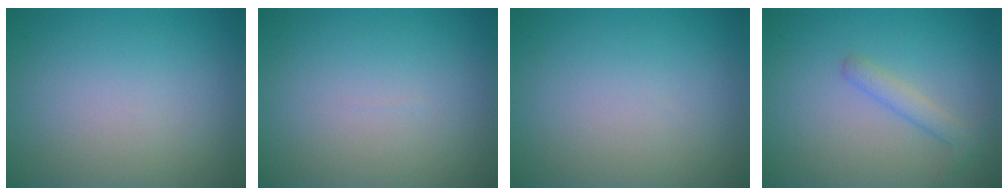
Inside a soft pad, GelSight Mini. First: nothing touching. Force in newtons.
{"total": 0.0}
{"total": 0.0}
{"total": 1.9, "press": 1.9, "slide": 0.0}